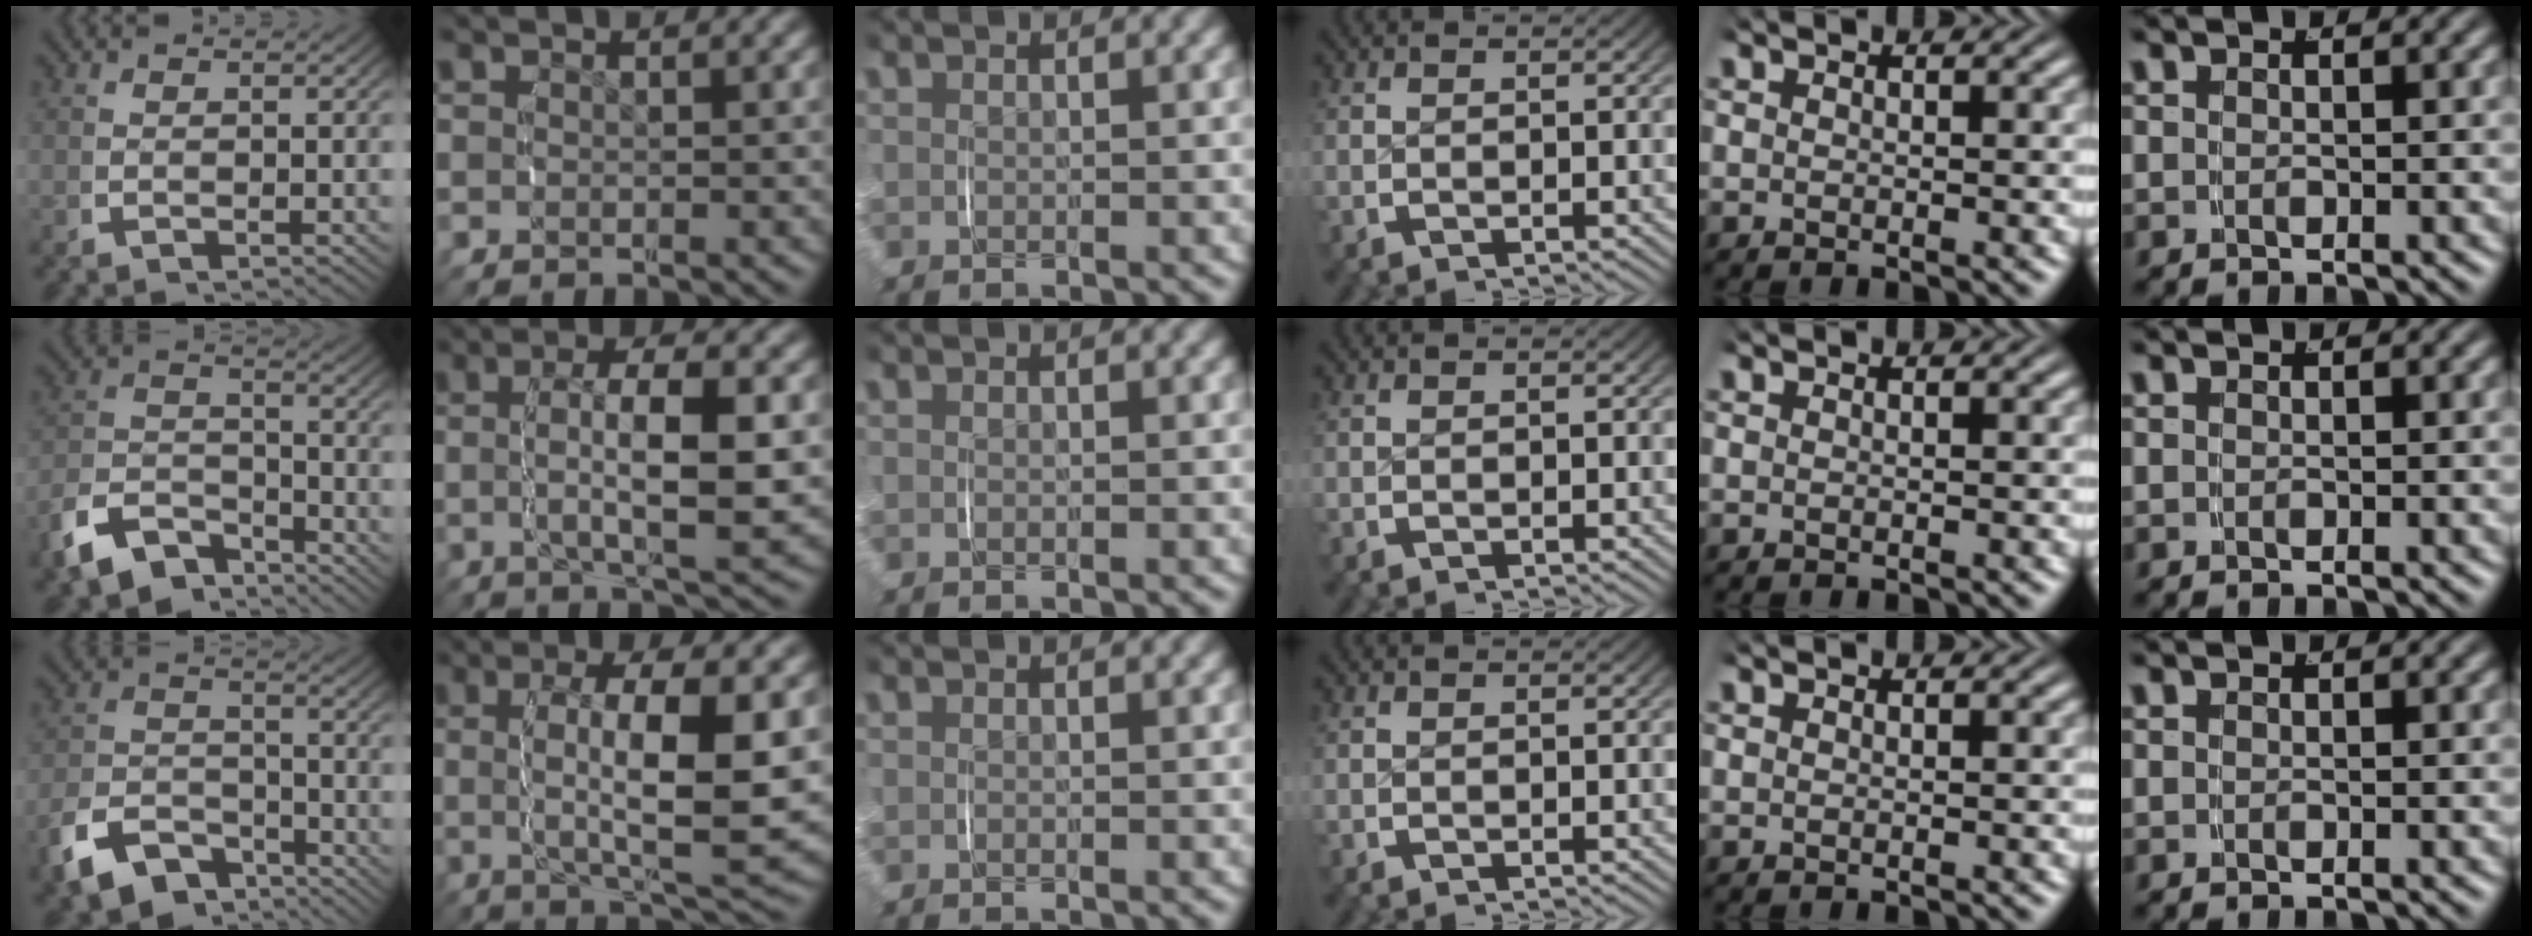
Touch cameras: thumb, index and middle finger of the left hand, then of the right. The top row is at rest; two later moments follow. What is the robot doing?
{"motion": "lift_and_place", "object": "pen bag"}